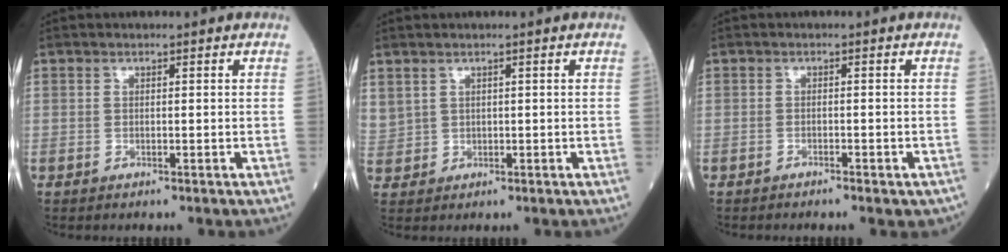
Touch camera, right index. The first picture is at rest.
{"total": 3.2, "force": [1.7, 2.5, 0.9], "torque": [-0.031, 0.010, 0.048]}
{"total": 3.1, "force": [-2.4, 0.9, 1.7], "torque": [-0.020, -0.004, -0.023]}